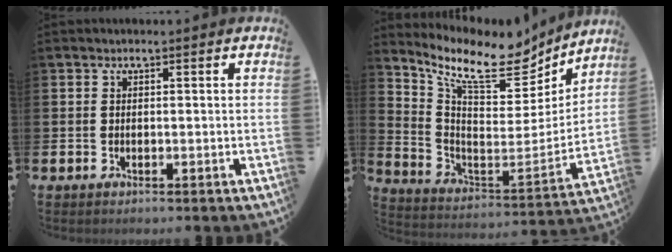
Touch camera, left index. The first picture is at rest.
{"total": 12.2, "force": [9.5, 4.6, 6.2], "torque": [-0.145, -0.064, 0.158]}